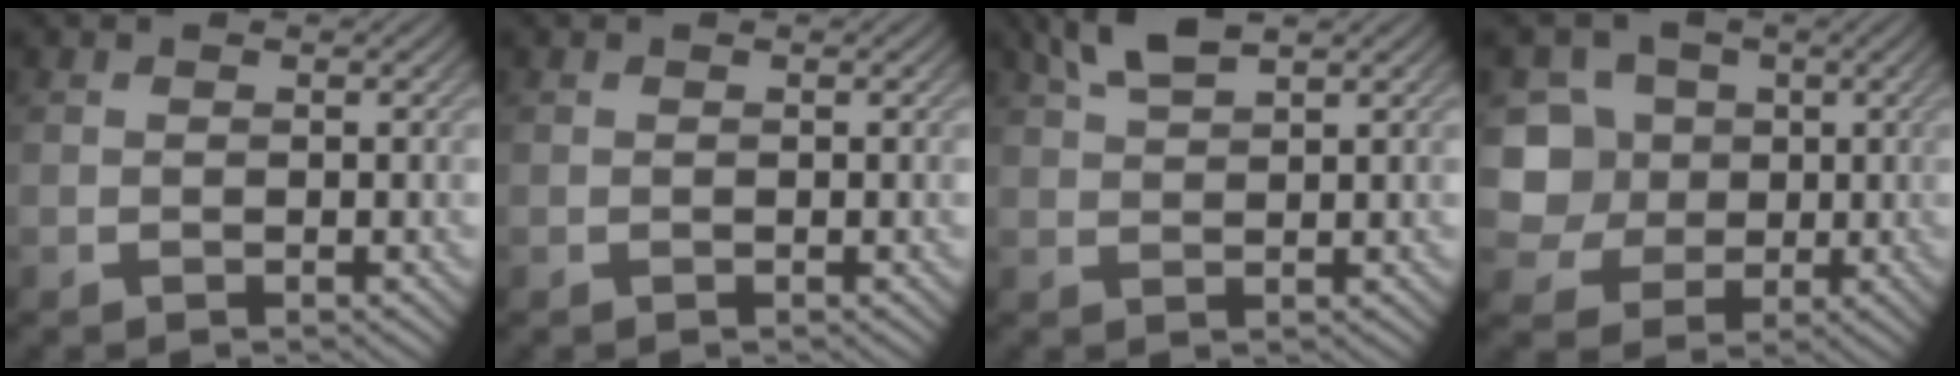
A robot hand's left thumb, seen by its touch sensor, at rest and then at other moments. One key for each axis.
{"total": 0.0}
{"total": 3.8, "fx": 2.6, "fy": 0.9, "fz": 2.6, "tx": -0.061, "ty": 0.010, "tz": 0.057}
{"total": 8.9, "fx": 0.9, "fy": 8.2, "fz": 3.4, "tx": -0.124, "ty": 0.010, "tz": -0.007}